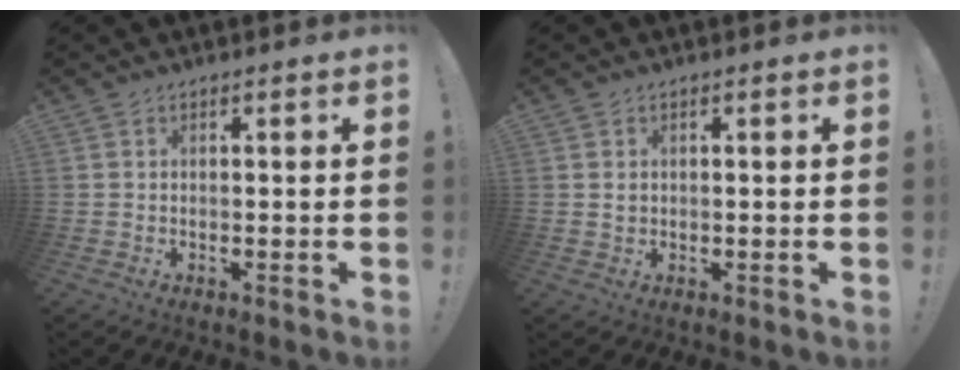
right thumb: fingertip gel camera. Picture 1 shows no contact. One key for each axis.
{"total": 1.1, "fx": 0.2, "fy": 1.0, "fz": 0.3, "tx": -0.005, "ty": 0.005, "tz": 0.003}